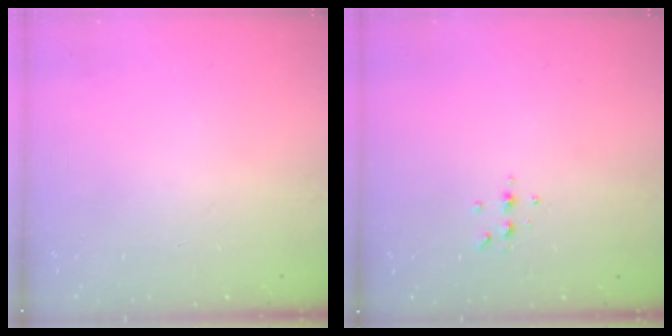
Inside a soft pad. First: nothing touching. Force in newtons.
{"total": 4.4, "press": 4.3, "slide": 0.5}